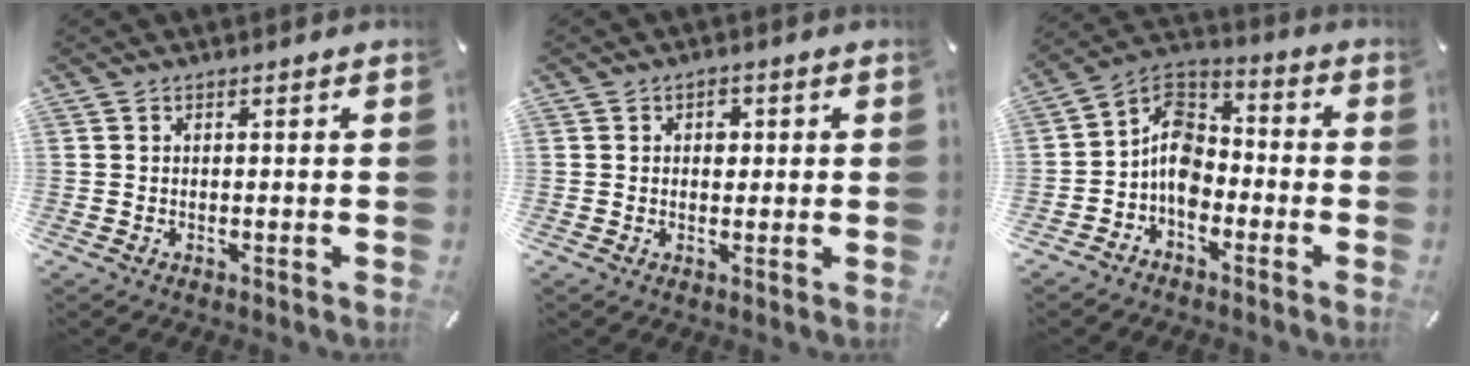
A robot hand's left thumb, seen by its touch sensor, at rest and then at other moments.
{"total": 2.6, "force": [0.4, 2.1, 1.6], "torque": [-0.010, -0.001, -0.001]}
{"total": 9.3, "force": [-3.9, 6.8, 4.9], "torque": [-0.114, 0.016, -0.079]}